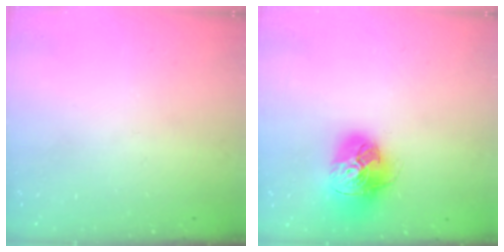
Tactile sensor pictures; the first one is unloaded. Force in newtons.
{"total": 17.5, "press": 17.4, "slide": 1.9}